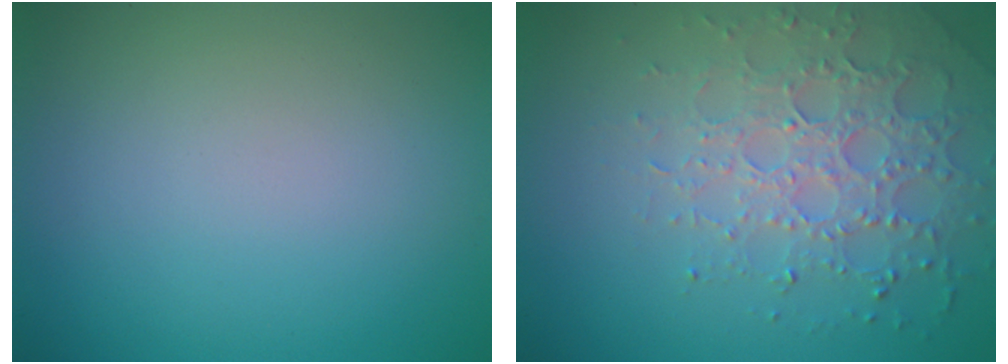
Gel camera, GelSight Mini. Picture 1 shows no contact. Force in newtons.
{"total": 4.4, "press": 3.9, "slide": 2.1}